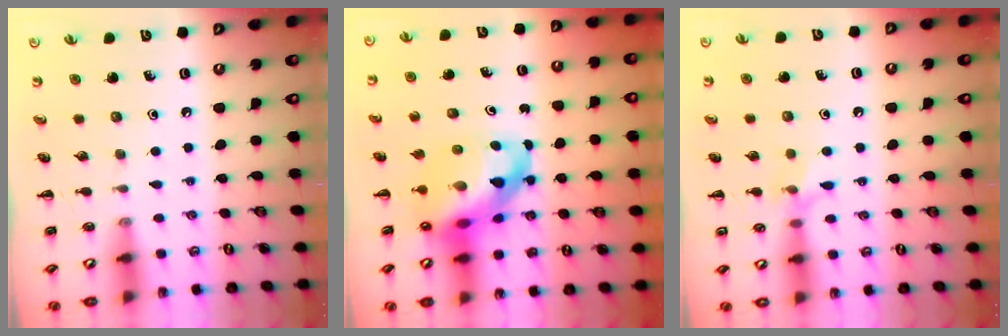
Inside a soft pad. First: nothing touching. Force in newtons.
{"total": 13.9, "press": 13.4, "slide": 3.7}
{"total": 7.1, "press": 7.0, "slide": 1.4}